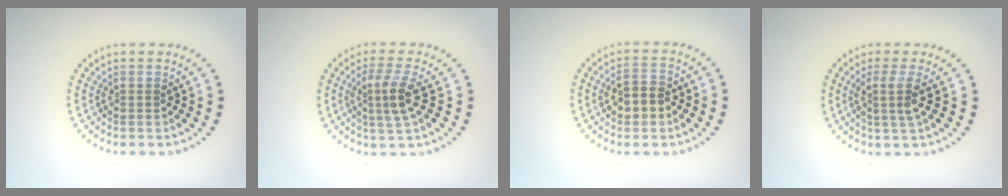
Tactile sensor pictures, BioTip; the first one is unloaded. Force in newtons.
{"total": 2.9, "press": 2.6, "slide": 1.4}
{"total": 2.9, "press": 2.9, "slide": 0.4}
{"total": 2.5, "press": 2.0, "slide": 1.6}